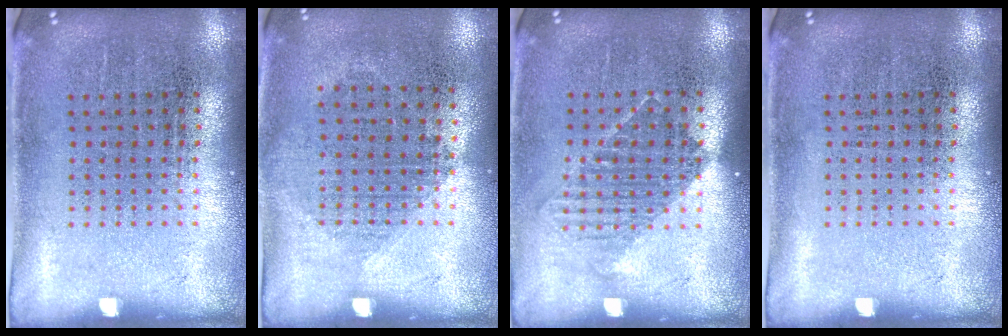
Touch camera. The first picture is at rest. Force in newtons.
{"total": 1.0, "press": 0.9, "slide": 0.4}
{"total": 1.2, "press": 1.0, "slide": 0.7}
{"total": 0.0}